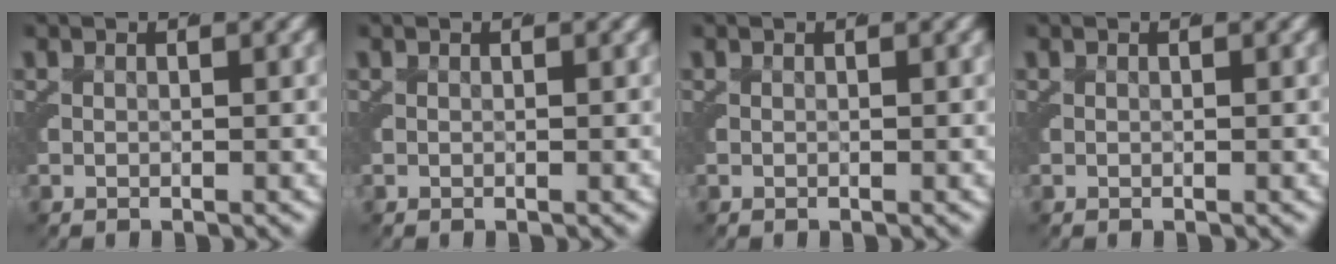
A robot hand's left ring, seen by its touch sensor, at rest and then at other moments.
{"total": 0.0}
{"total": 0.0}
{"total": 0.0}